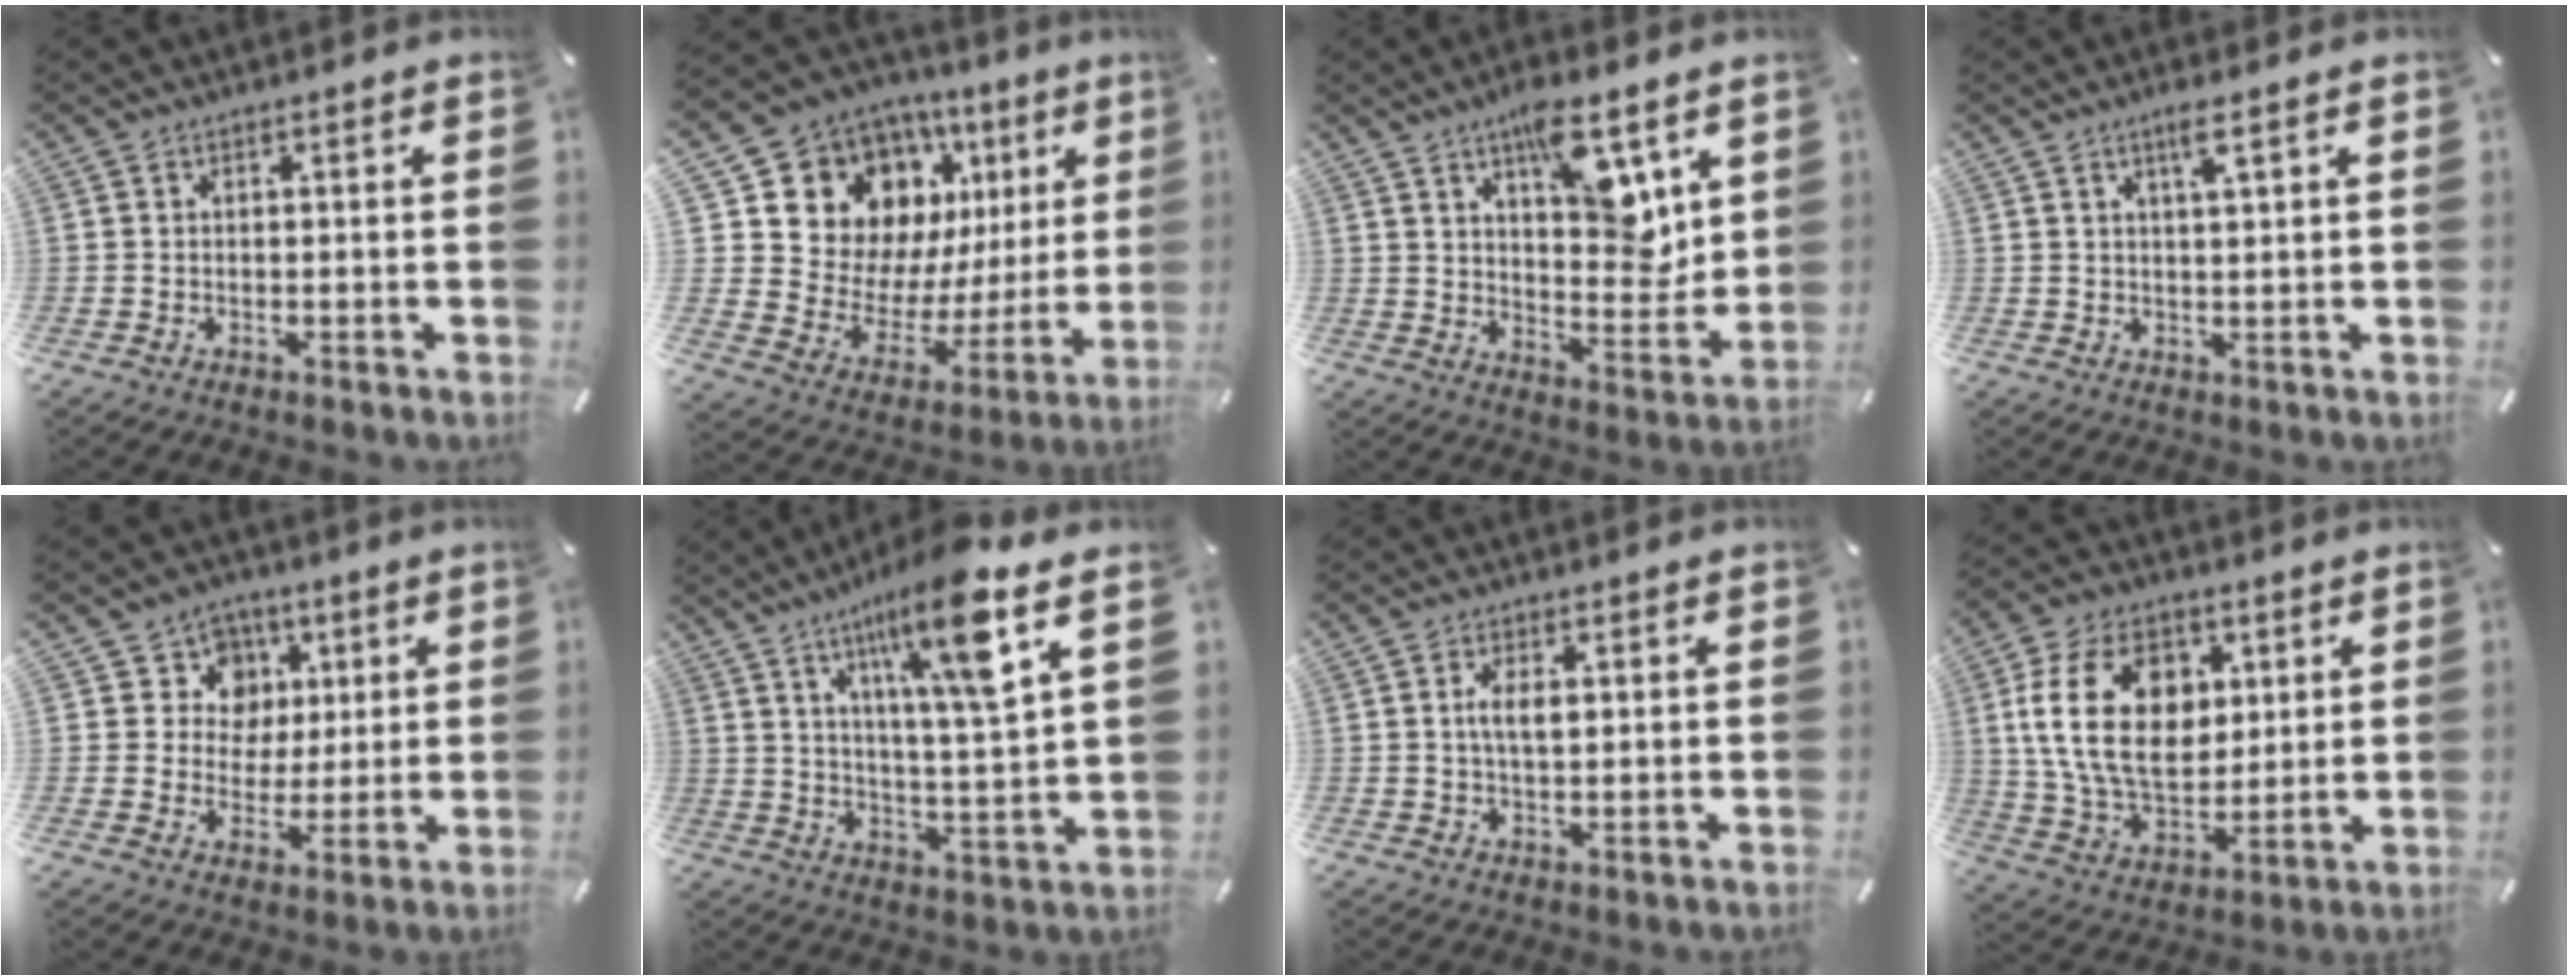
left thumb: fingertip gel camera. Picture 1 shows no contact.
{"total": 15.1, "force": [9.2, 11.0, 4.5], "torque": [-0.078, -0.089, 0.179]}
{"total": 13.9, "force": [7.8, 6.1, 9.7], "torque": [-0.122, -0.052, 0.131]}
{"total": 3.7, "force": [2.1, 0.3, 3.0], "torque": [-0.064, 0.000, 0.035]}
{"total": 9.0, "force": [2.4, 8.5, 1.5], "torque": [-0.022, -0.014, 0.047]}
{"total": 15.4, "force": [9.2, 2.3, 12.2], "torque": [-0.205, -0.038, 0.140]}
{"total": 3.9, "force": [0.7, 1.6, 3.5], "torque": [-0.078, 0.003, 0.007]}
{"total": 17.5, "force": [4.5, 12.1, 11.8], "torque": [-0.230, 0.007, 0.077]}